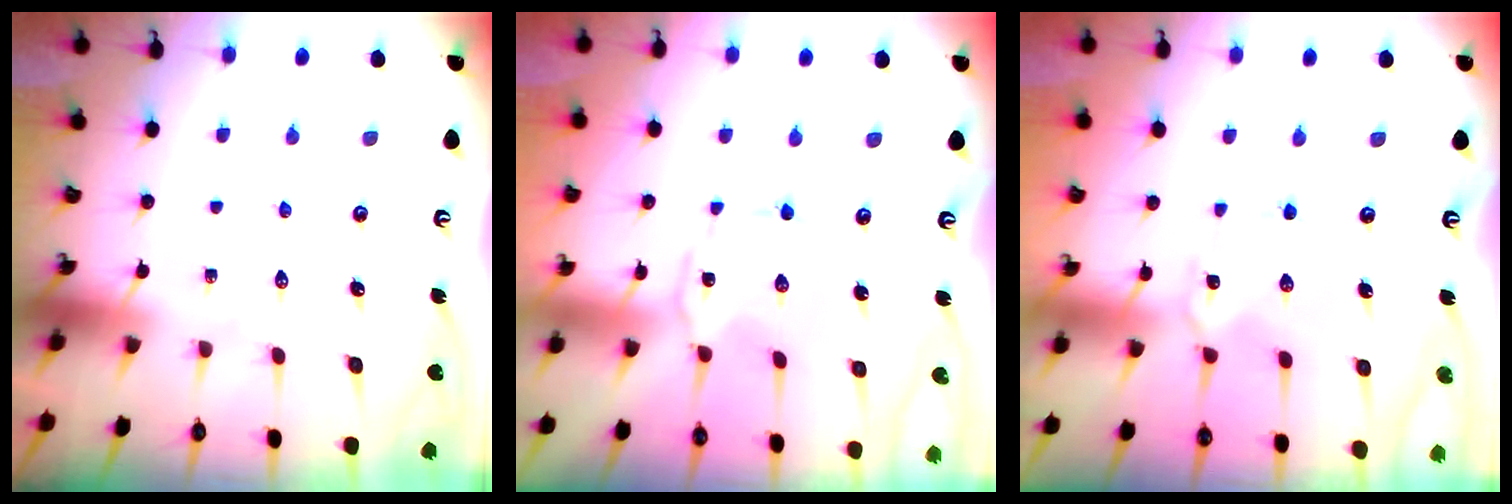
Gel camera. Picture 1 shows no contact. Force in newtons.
{"total": 0.6, "press": 0.5, "slide": 0.4}
{"total": 1.5, "press": 1.5, "slide": 0.2}